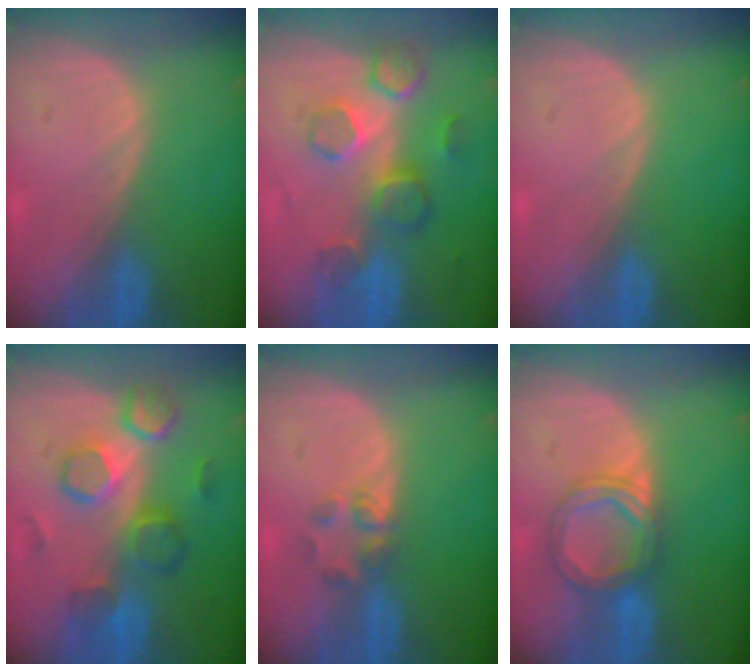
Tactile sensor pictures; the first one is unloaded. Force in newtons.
{"total": 8.6, "press": 7.6, "slide": 4.0}
{"total": 0.0}
{"total": 8.4, "press": 8.3, "slide": 1.3}
{"total": 2.7, "press": 2.6, "slide": 0.9}
{"total": 5.8, "press": 5.8, "slide": 0.2}